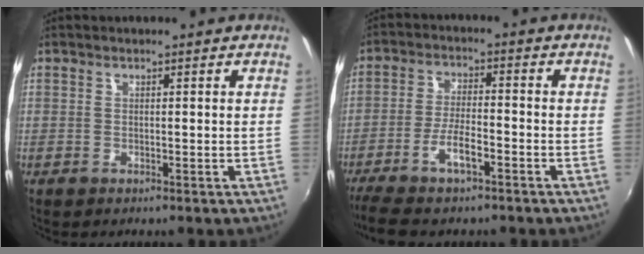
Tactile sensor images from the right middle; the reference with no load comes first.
{"total": 8.9, "force": [-6.2, 1.7, 6.1], "torque": [-0.138, -0.009, -0.115]}